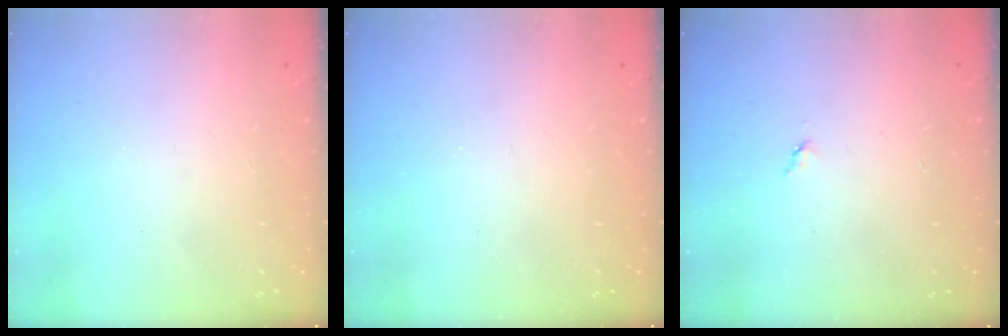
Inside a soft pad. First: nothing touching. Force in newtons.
{"total": 0.0}
{"total": 3.5, "press": 3.4, "slide": 0.4}